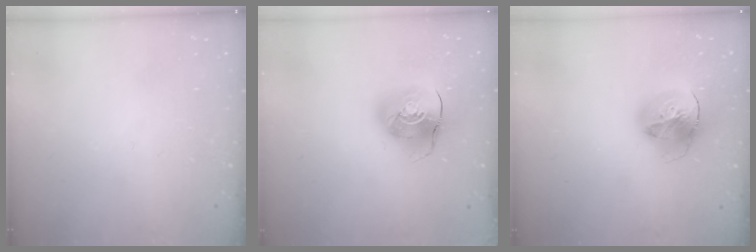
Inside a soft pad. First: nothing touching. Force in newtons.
{"total": 10.8, "press": 10.6, "slide": 1.6}
{"total": 18.2, "press": 18.1, "slide": 2.0}